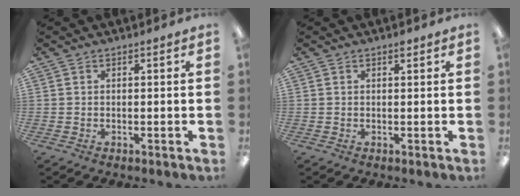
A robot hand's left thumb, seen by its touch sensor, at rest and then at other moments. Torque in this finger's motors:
{"motor_torque": [0.32, 0.21, 0.13, -0.14, 0.00]}